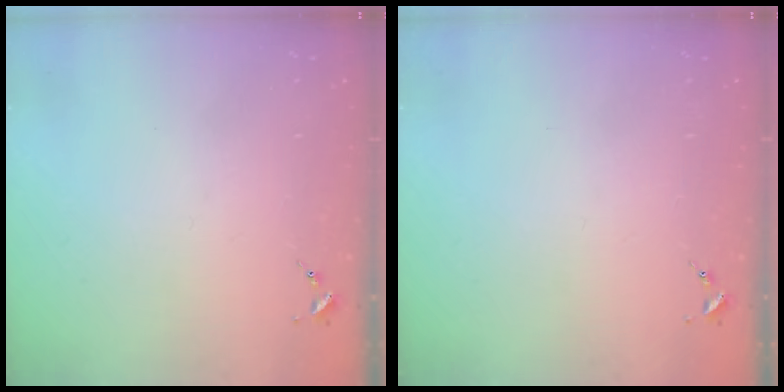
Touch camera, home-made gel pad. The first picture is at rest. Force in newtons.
{"total": 0.0}